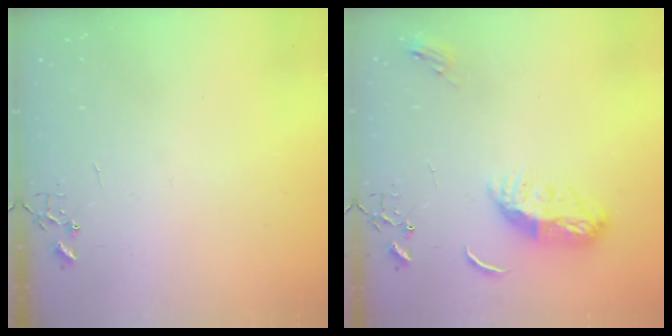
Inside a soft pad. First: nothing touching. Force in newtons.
{"total": 11.6, "press": 11.6, "slide": 0.3}